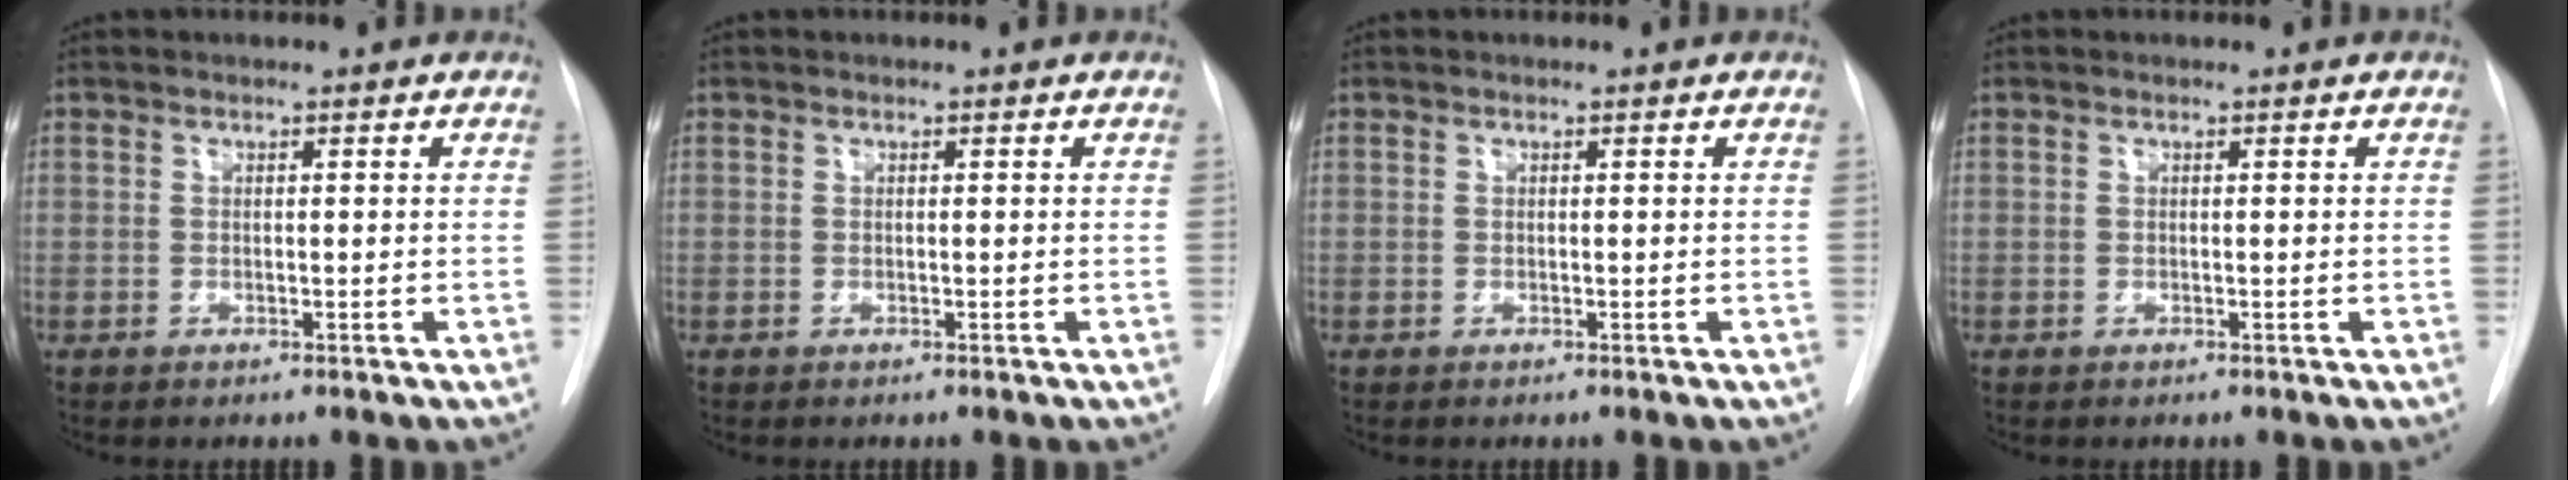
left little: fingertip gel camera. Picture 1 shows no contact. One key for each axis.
{"total": 0.0}
{"total": 0.0}
{"total": 0.0}